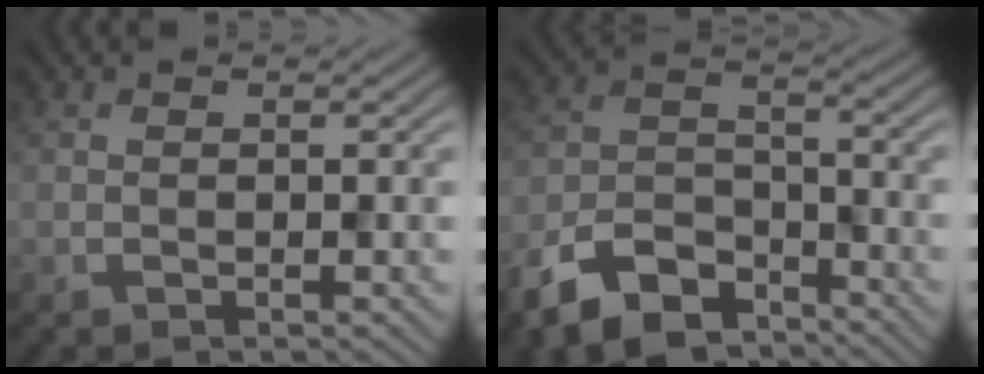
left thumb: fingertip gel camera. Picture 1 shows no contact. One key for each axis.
{"total": 9.9, "fx": -7.2, "fy": 4.7, "fz": 4.8, "tx": -0.103, "ty": -0.014, "tz": -0.145}